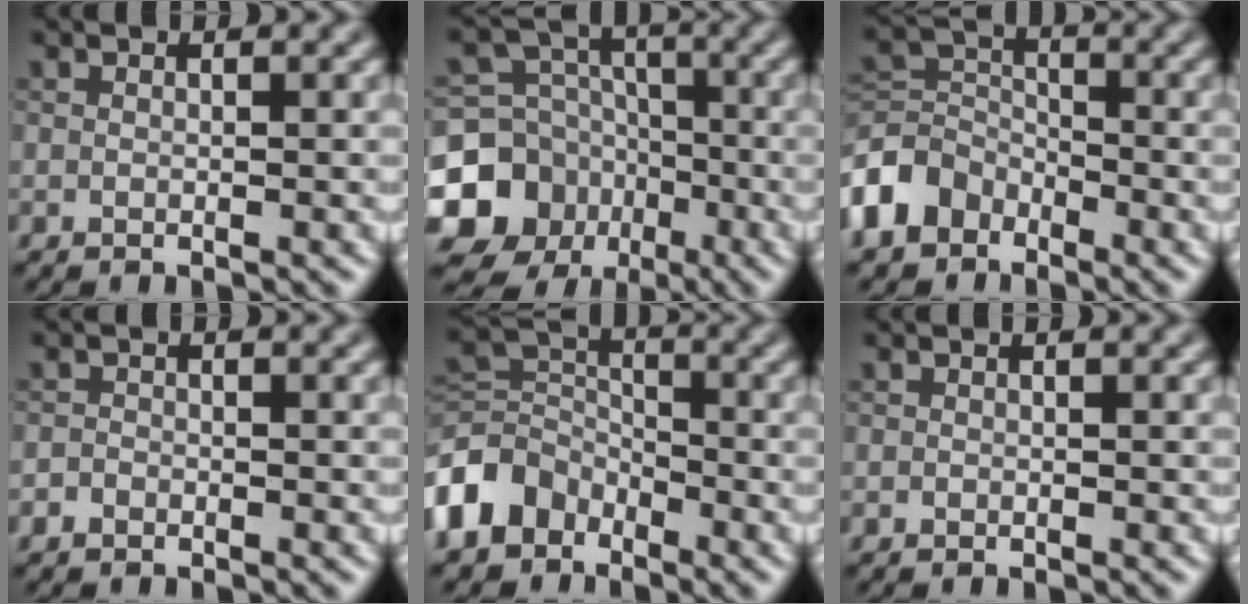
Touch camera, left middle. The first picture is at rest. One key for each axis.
{"total": 12.1, "fx": -4.7, "fy": 10.7, "fz": 3.0, "tx": -0.062, "ty": -0.028, "tz": -0.105}
{"total": 4.4, "fx": -2.6, "fy": 3.2, "fz": 1.5, "tx": -0.031, "ty": 0.004, "tz": -0.069}
{"total": 0.8, "fx": -0.6, "fy": 0.6, "fz": 0.2, "tx": 0.001, "ty": 0.001, "tz": -0.012}
{"total": 5.2, "fx": -3.0, "fy": 3.7, "fz": 1.9, "tx": -0.039, "ty": 0.003, "tz": -0.078}
{"total": 0.0}